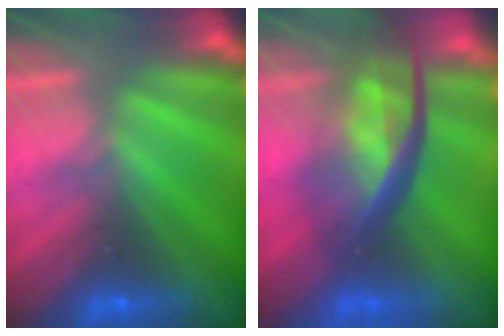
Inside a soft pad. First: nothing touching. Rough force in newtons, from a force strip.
{"total": 7.6}